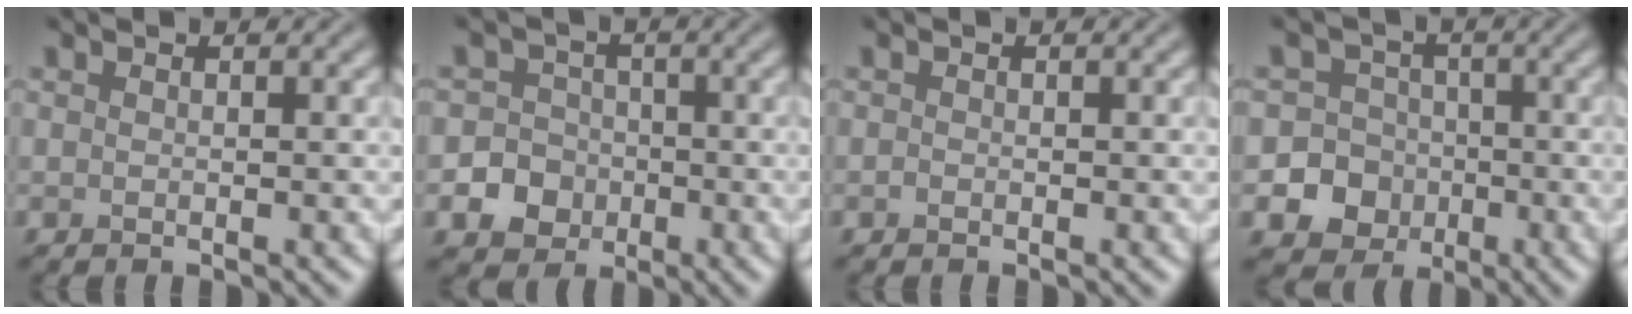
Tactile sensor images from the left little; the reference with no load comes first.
{"total": 6.0, "force": [-2.5, 5.4, 1.1], "torque": [-0.002, -0.009, -0.060]}
{"total": 0.0}
{"total": 10.7, "force": [-3.8, 9.9, 2.0], "torque": [-0.034, -0.021, -0.086]}